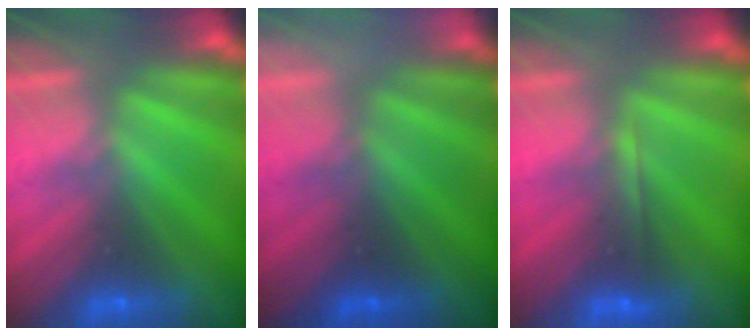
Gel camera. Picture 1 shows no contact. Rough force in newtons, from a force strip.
{"total": 2.4}
{"total": 1.8}